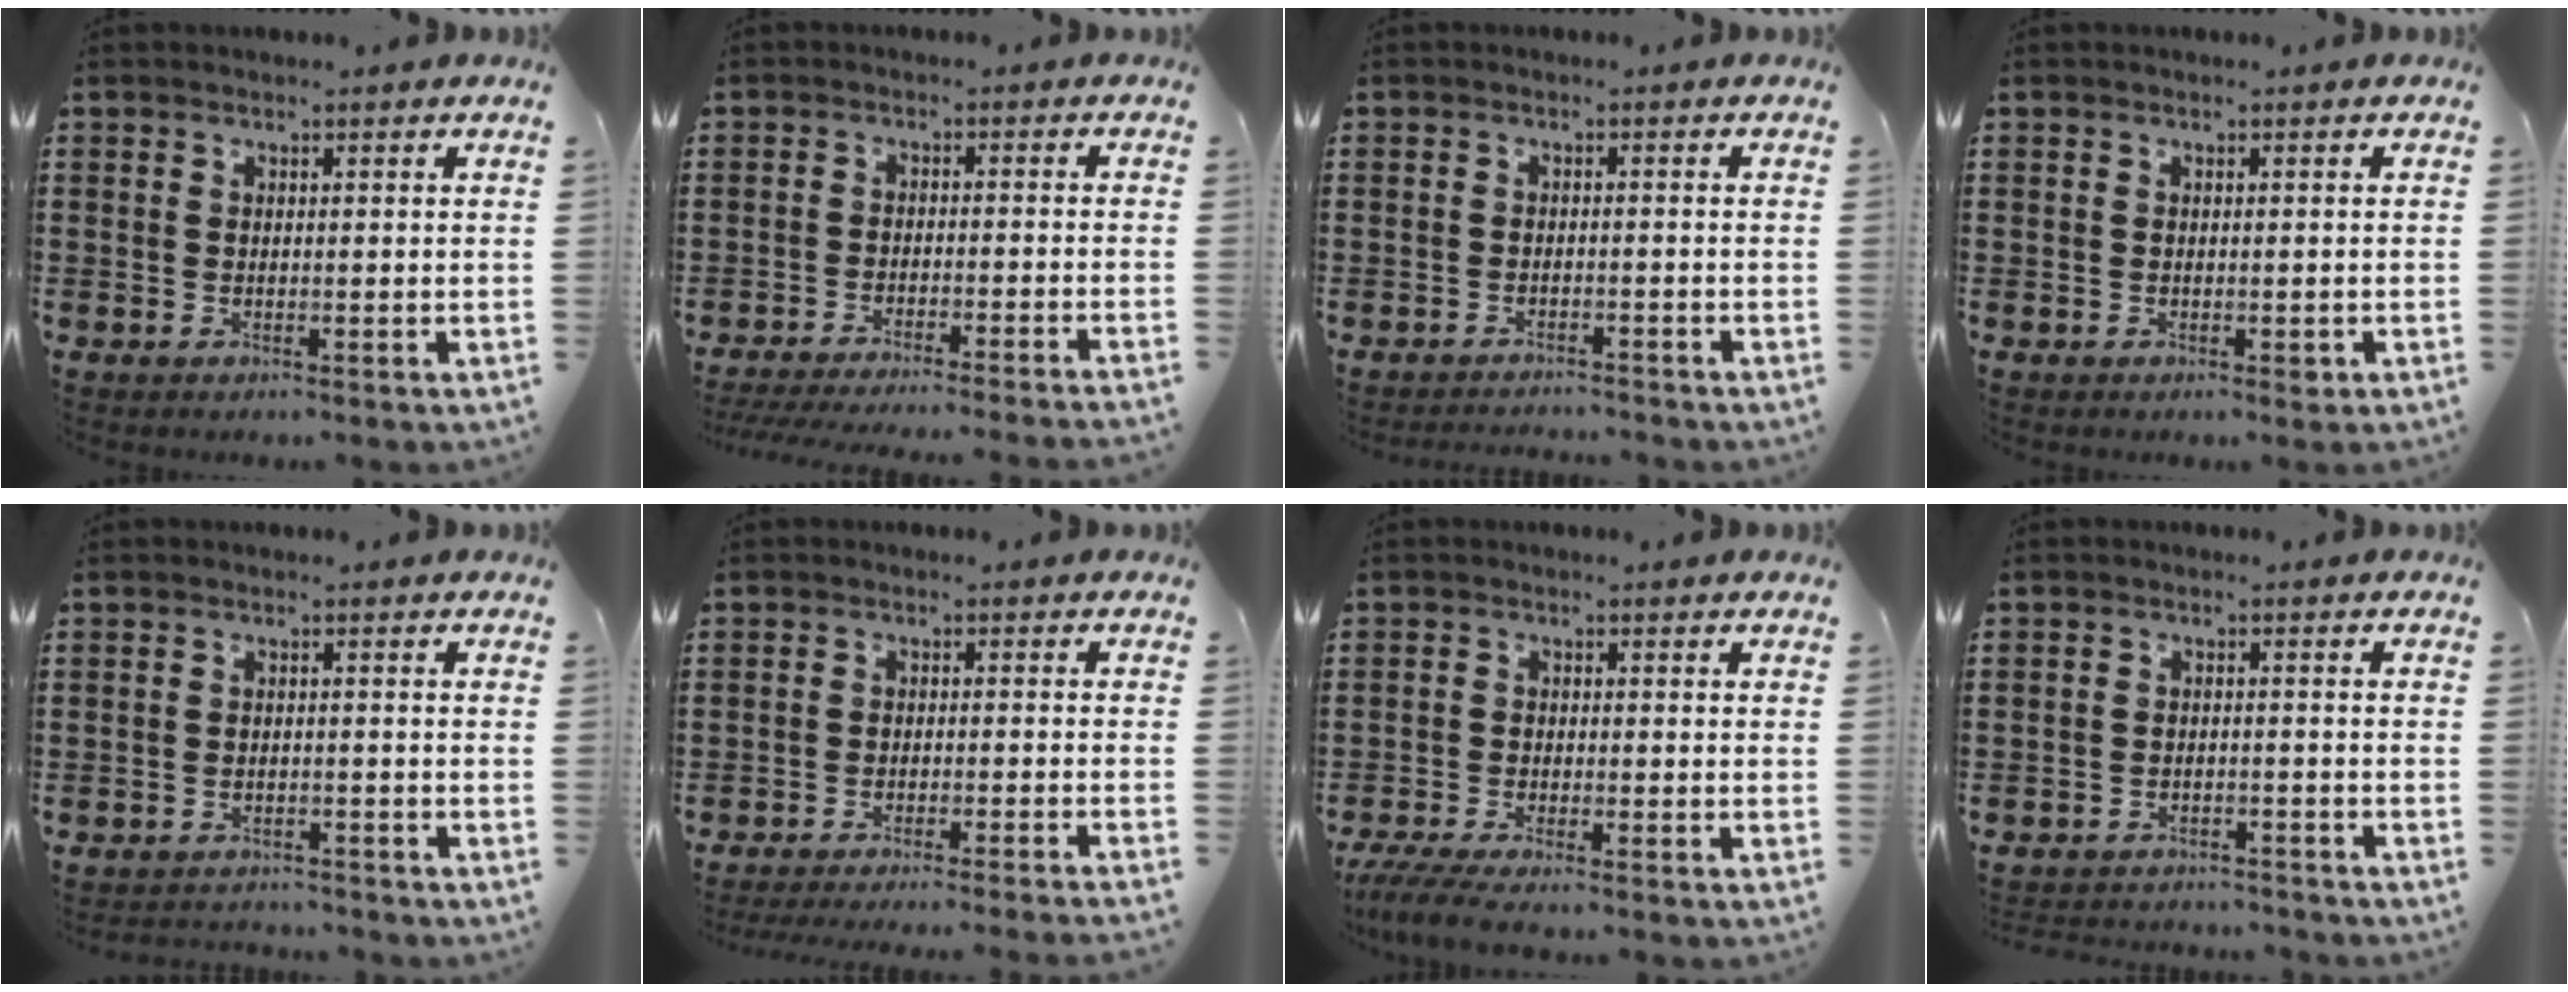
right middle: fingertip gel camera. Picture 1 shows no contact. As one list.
[{"total": 3.3, "force": [-3.2, -0.5, 1.0], "torque": [-0.018, -0.006, -0.063]}, {"total": 1.6, "force": [-1.6, 0.0, 0.0], "torque": [-0.005, 0.001, -0.032]}, {"total": 0.6, "force": [-0.2, 0.4, 0.4], "torque": [-0.008, -0.001, -0.003]}, {"total": 1.8, "force": [-1.8, 0.2, -0.1], "torque": [-0.007, -0.001, -0.039]}, {"total": 2.8, "force": [-2.6, -0.5, 0.7], "torque": [-0.014, -0.002, -0.054]}, {"total": 3.4, "force": [-3.0, 0.0, 1.6], "torque": [-0.050, -0.017, -0.062]}, {"total": 2.7, "force": [-2.7, 0.3, -0.4], "torque": [-0.001, 0.000, -0.061]}]